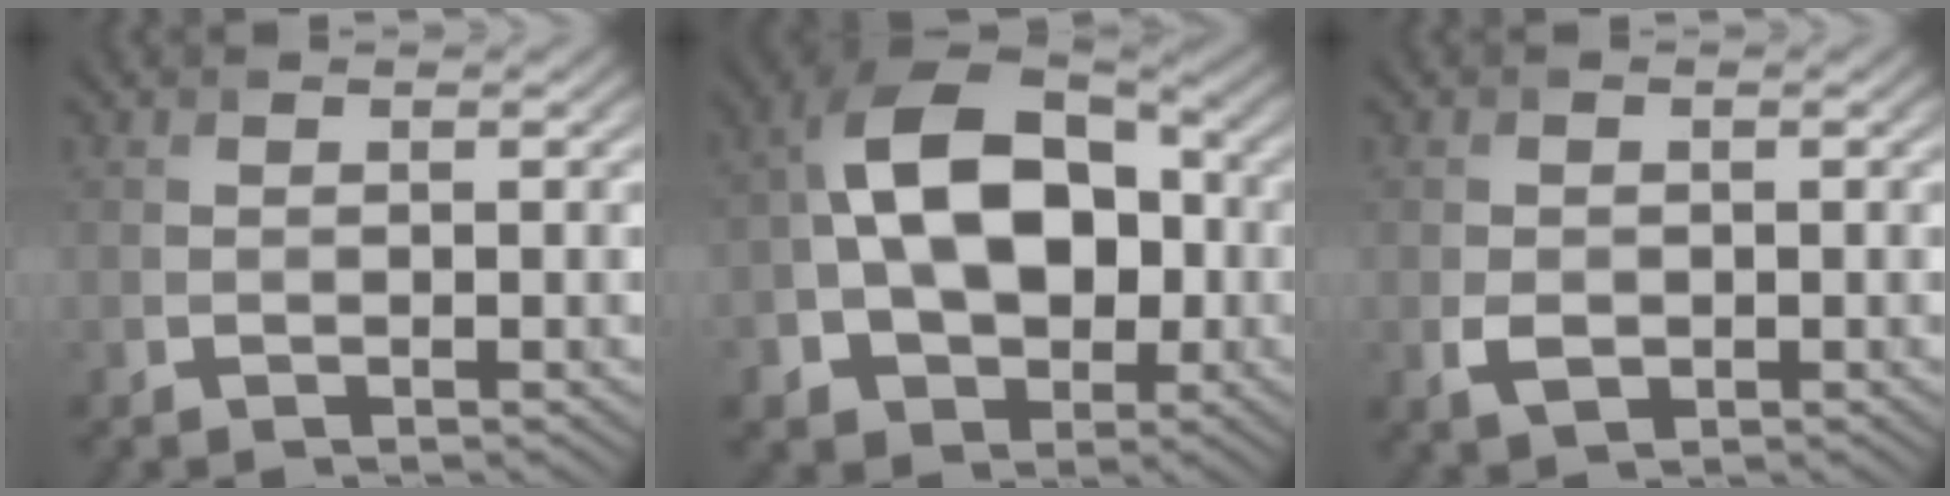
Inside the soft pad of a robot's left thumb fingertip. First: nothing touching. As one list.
[{"total": 16.6, "force": [-1.2, 11.6, 11.8], "torque": [-0.197, 0.012, -0.037]}, {"total": 2.3, "force": [-0.5, 1.7, 1.4], "torque": [-0.031, -0.007, -0.010]}]